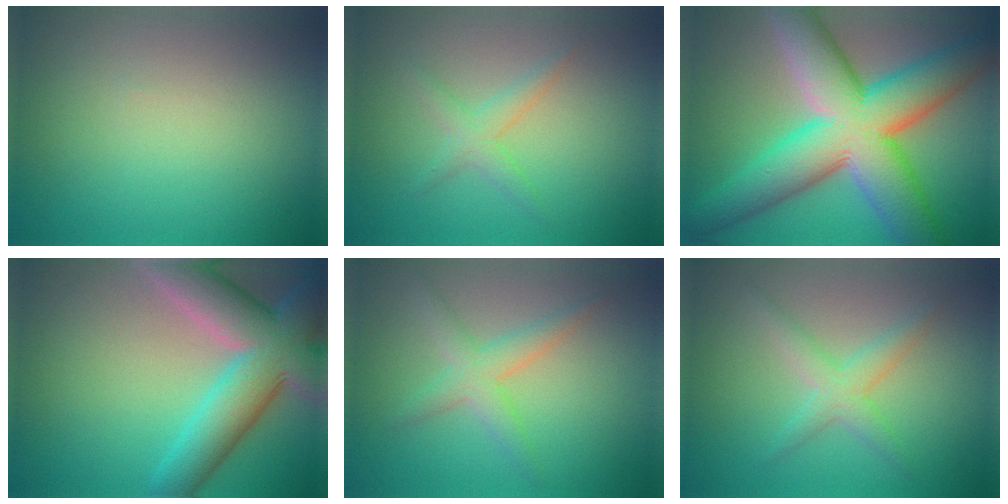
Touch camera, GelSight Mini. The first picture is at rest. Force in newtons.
{"total": 1.9, "press": 1.9, "slide": 0.1}
{"total": 14.2, "press": 14.2, "slide": 0.6}
{"total": 9.8, "press": 9.8, "slide": 1.0}
{"total": 2.8, "press": 2.8, "slide": 0.2}
{"total": 2.6, "press": 2.6, "slide": 0.1}